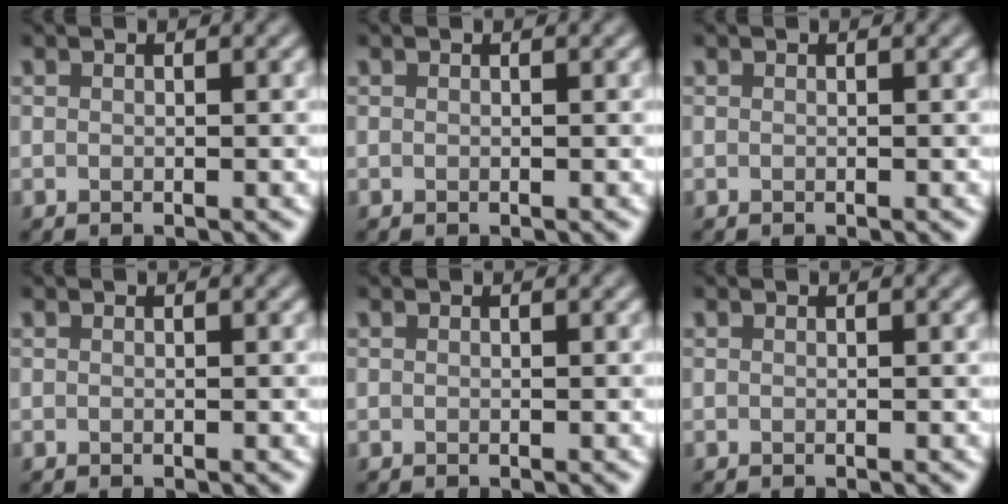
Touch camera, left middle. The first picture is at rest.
{"total": 0.0}
{"total": 0.0}
{"total": 0.0}
{"total": 0.0}
{"total": 0.0}